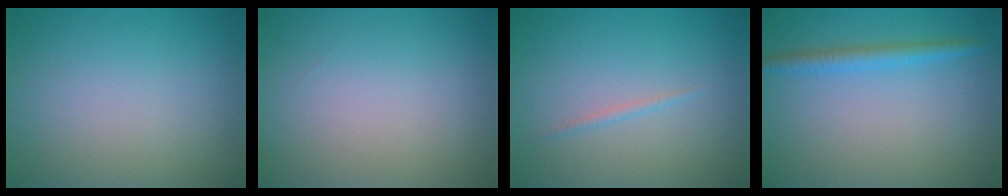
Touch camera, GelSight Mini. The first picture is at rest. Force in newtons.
{"total": 0.0}
{"total": 0.6, "press": 0.6, "slide": 0.0}
{"total": 2.0, "press": 2.0, "slide": 0.2}